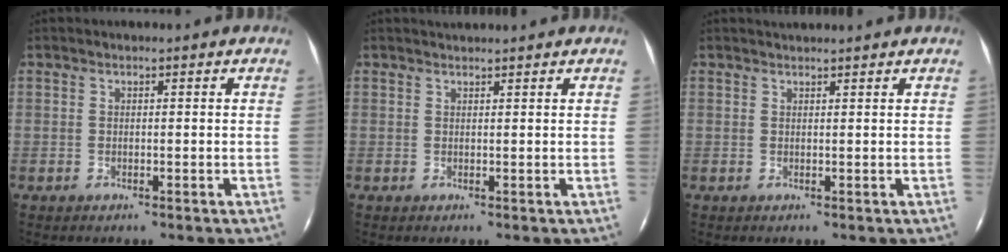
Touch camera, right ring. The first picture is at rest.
{"total": 1.4, "force": [1.4, -0.2, 0.2], "torque": [-0.010, -0.001, 0.020]}
{"total": 1.6, "force": [1.6, -0.2, 0.3], "torque": [-0.012, 0.001, 0.022]}